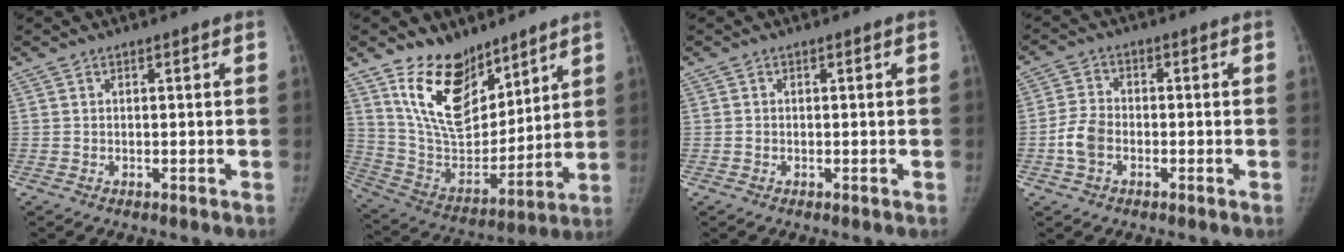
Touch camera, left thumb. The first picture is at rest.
{"total": 17.9, "force": [12.0, 9.5, 9.3], "torque": [-0.108, -0.077, 0.234]}
{"total": 0.5, "force": [-0.1, 0.5, 0.1], "torque": [0.000, 0.002, -0.003]}
{"total": 5.5, "force": [-1.7, 3.8, 3.5], "torque": [-0.068, 0.013, -0.039]}